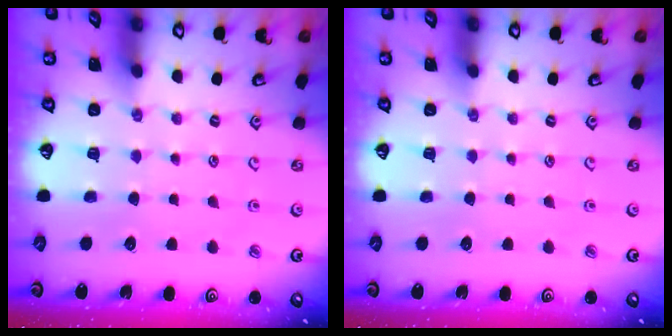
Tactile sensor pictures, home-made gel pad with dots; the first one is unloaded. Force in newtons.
{"total": 0.0}